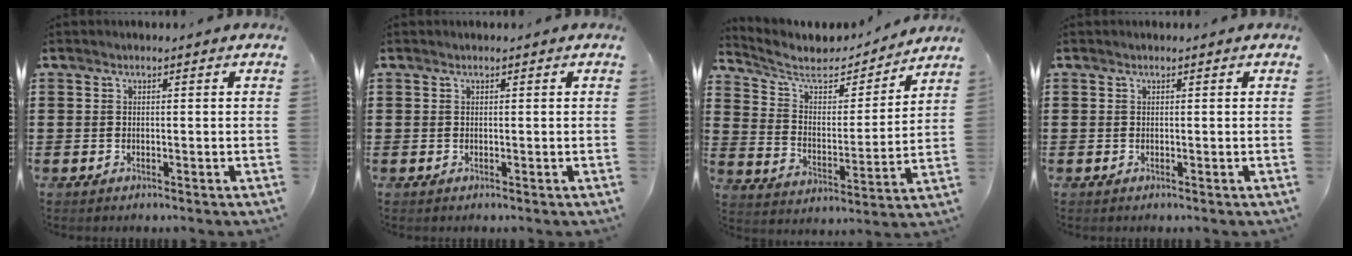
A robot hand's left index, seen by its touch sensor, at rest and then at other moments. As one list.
[{"total": 0.0}, {"total": 6.8, "force": [5.8, 2.3, 2.8], "torque": [-0.085, -0.035, 0.097]}, {"total": 0.0}]